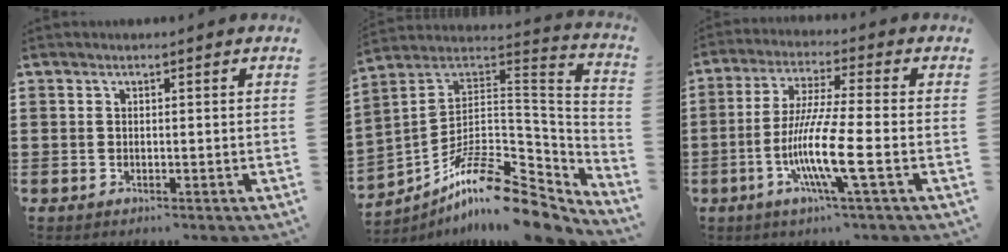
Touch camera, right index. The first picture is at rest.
{"total": 13.2, "force": [-9.7, 4.1, 8.0], "torque": [-0.121, 0.015, -0.179]}
{"total": 11.0, "force": [-3.7, 0.4, 10.4], "torque": [-0.215, -0.016, -0.078]}